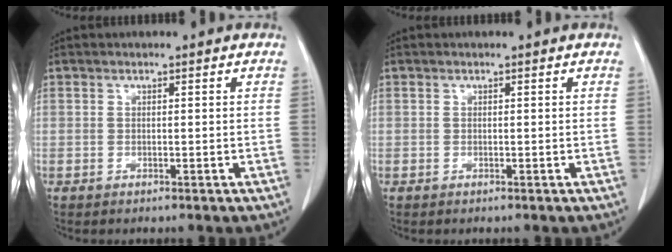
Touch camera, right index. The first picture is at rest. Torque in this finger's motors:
{"motor_torque": [0.00, 0.00, 0.00, 0.00]}